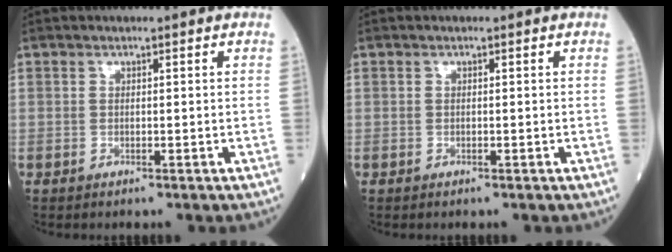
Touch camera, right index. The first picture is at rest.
{"total": 0.0}